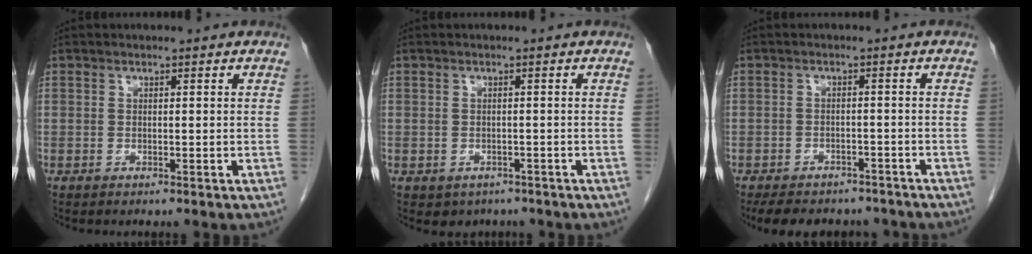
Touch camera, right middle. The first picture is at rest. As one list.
[{"total": 2.8, "force": [-1.9, 2.0, 0.6], "torque": [-0.006, 0.004, -0.020]}, {"total": 11.8, "force": [-10.0, 5.0, 3.9], "torque": [-0.068, 0.002, -0.121]}]